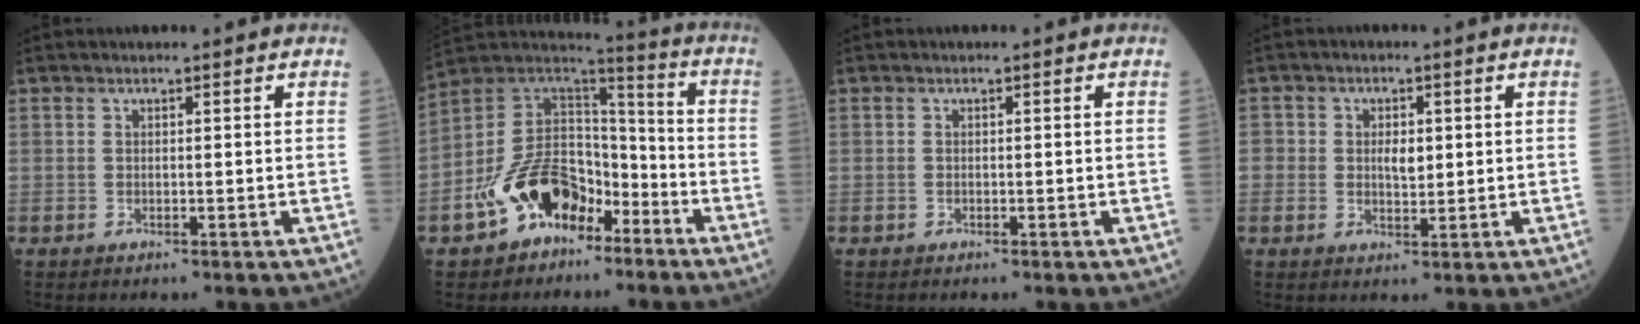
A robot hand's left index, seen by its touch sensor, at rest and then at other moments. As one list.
[{"total": 13.6, "force": [-7.4, 8.3, 7.8], "torque": [-0.167, 0.030, -0.133]}, {"total": 0.0}, {"total": 4.5, "force": [0.2, 3.3, 3.1], "torque": [-0.051, 0.007, 0.009]}]